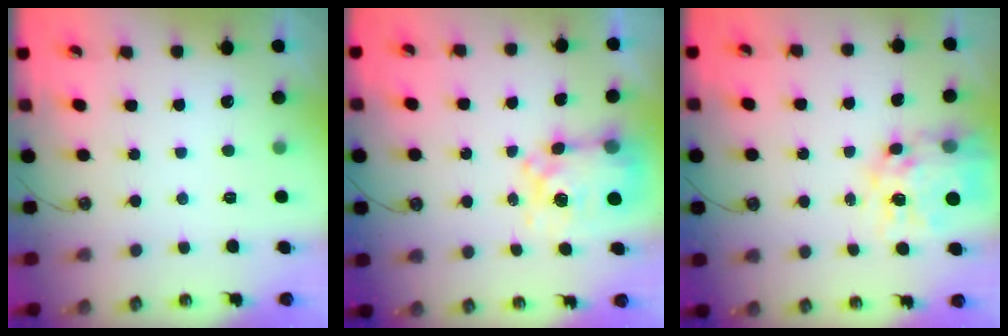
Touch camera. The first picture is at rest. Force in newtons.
{"total": 8.6, "press": 8.6, "slide": 0.7}
{"total": 14.7, "press": 14.6, "slide": 1.3}